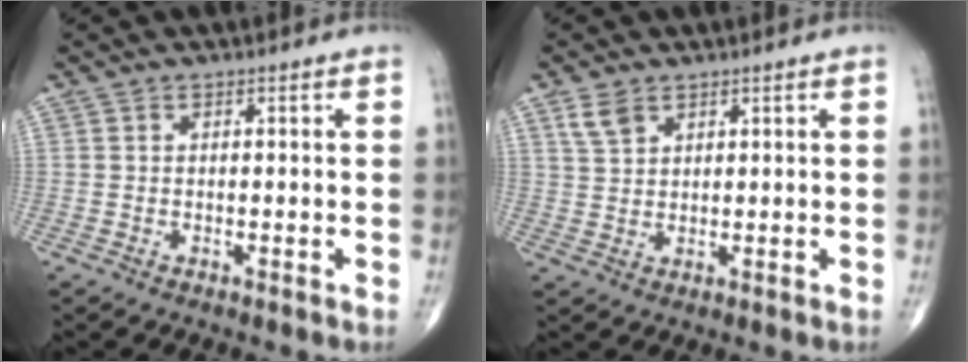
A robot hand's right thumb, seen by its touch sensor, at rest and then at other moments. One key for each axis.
{"total": 3.5, "fx": 2.3, "fy": 2.0, "fz": 1.8, "tx": -0.031, "ty": -0.005, "tz": 0.052}